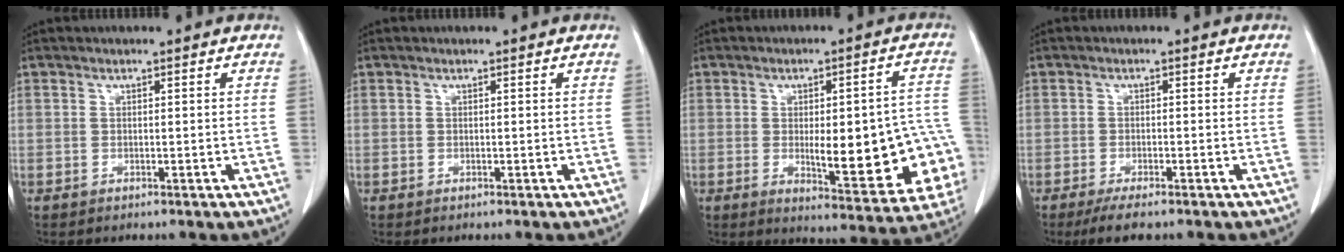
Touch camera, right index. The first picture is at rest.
{"total": 0.0}
{"total": 18.3, "force": [-3.0, 5.3, 17.2], "torque": [-0.146, 0.021, -0.013]}
{"total": 3.7, "force": [-2.6, 0.8, 2.4], "torque": [-0.042, -0.006, -0.042]}